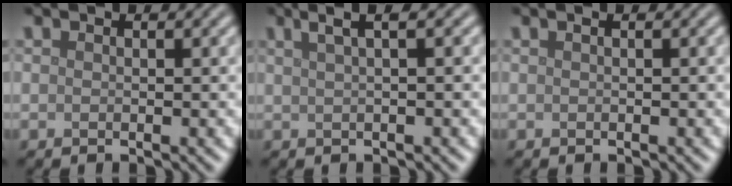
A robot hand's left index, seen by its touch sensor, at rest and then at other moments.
{"total": 2.9, "force": [1.6, 0.8, 2.3], "torque": [-0.028, 0.008, 0.020]}
{"total": 0.5, "force": [0.2, 0.2, 0.5], "torque": [-0.008, 0.003, -0.001]}